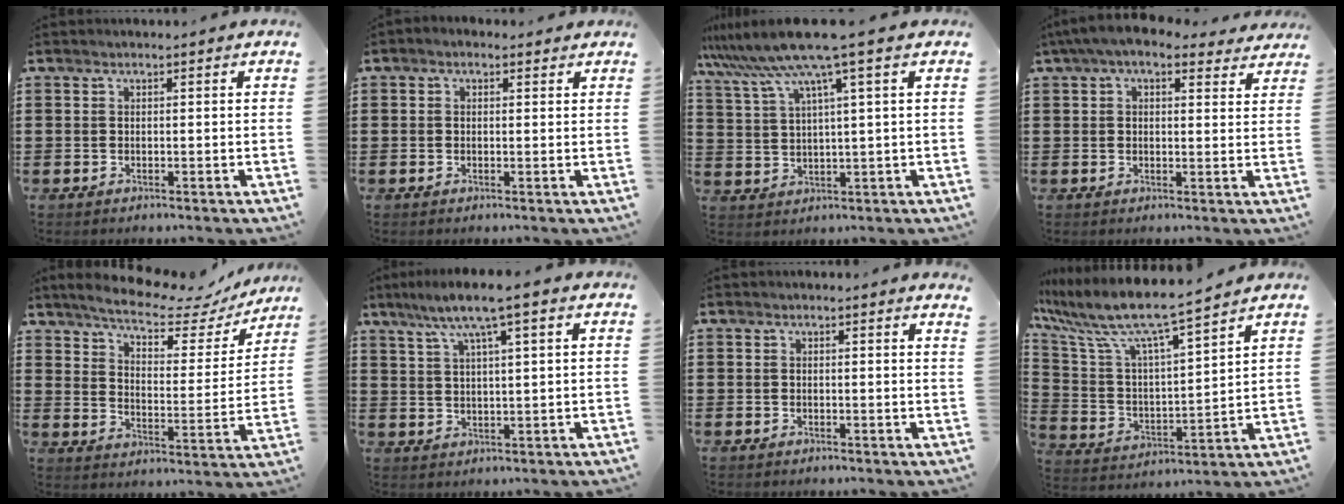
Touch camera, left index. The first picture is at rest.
{"total": 0.9, "force": [0.2, 0.6, 0.6], "torque": [-0.013, 0.005, 0.002]}
{"total": 8.7, "force": [5.7, -0.5, 6.6], "torque": [-0.160, -0.030, 0.092]}
{"total": 5.9, "force": [4.5, 1.7, 3.4], "torque": [-0.078, -0.007, 0.081]}
{"total": 7.4, "force": [6.4, 1.6, 3.4], "torque": [-0.079, -0.040, 0.105]}
{"total": 6.8, "force": [4.1, 0.2, 5.4], "torque": [-0.115, -0.005, 0.066]}
{"total": 0.9, "force": [0.6, -0.2, 0.5], "torque": [-0.011, -0.004, 0.013]}
{"total": 8.7, "force": [7.4, 0.3, 4.6], "torque": [-0.123, -0.056, 0.119]}